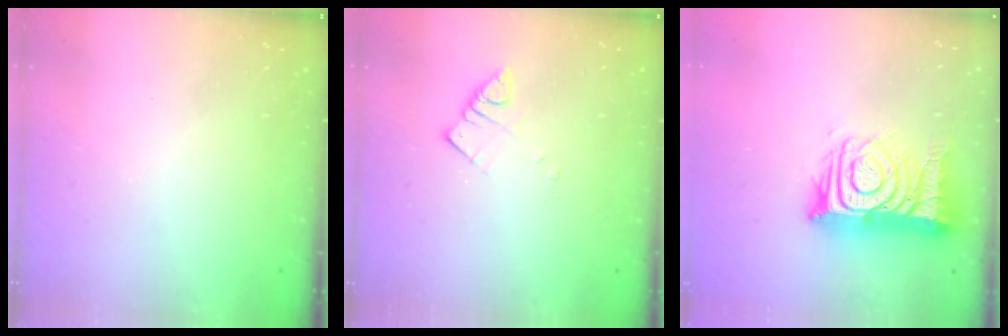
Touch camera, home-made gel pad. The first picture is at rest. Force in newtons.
{"total": 2.6, "press": 2.6, "slide": 0.1}
{"total": 17.6, "press": 17.5, "slide": 1.6}